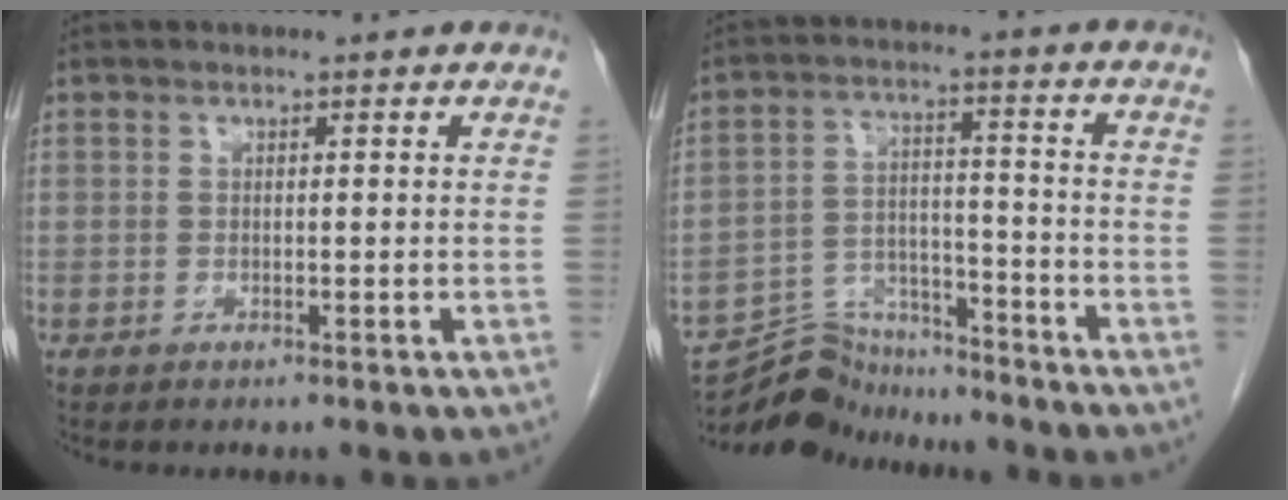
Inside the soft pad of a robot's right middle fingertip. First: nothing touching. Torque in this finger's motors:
{"motor_torque": [-0.09, -0.12, -0.02, -0.07]}